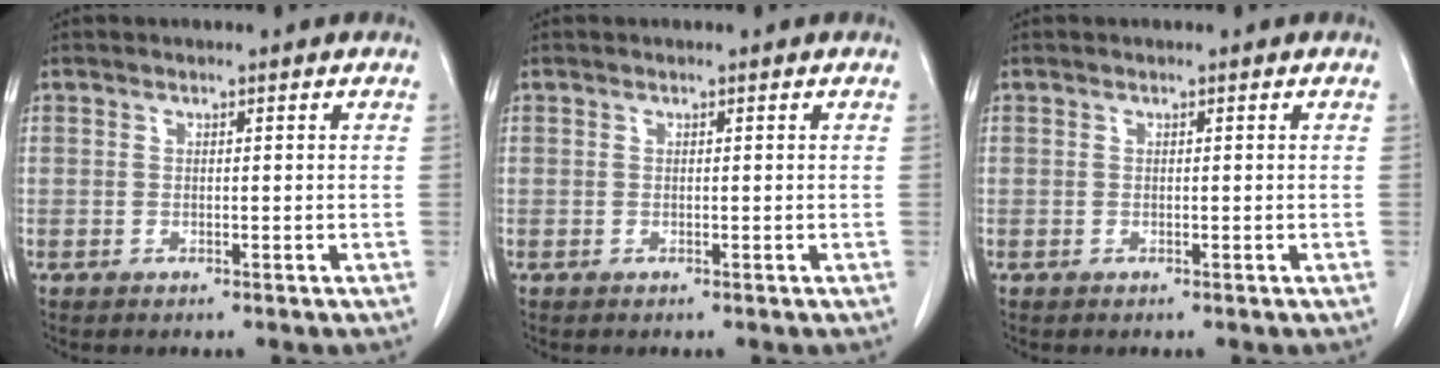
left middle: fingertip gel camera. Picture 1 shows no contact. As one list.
[{"total": 0.0}, {"total": 0.0}]